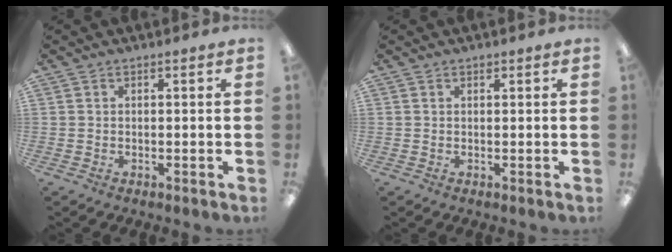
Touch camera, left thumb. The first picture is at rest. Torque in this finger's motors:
{"motor_torque": [0.28, 0.14, 0.44, -0.17, -0.01]}